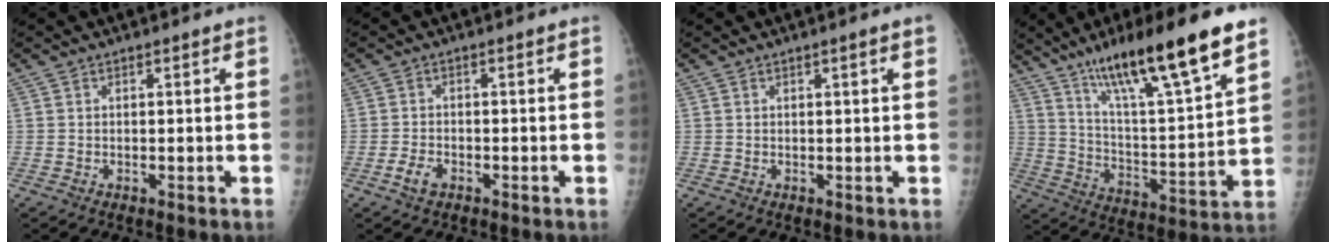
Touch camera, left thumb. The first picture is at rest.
{"total": 2.8, "force": [-1.5, 1.7, 1.7], "torque": [-0.033, 0.006, -0.026]}
{"total": 1.7, "force": [0.9, 0.0, 1.4], "torque": [-0.022, -0.001, 0.011]}
{"total": 22.9, "force": [15.0, 3.3, 17.0], "torque": [-0.267, -0.056, 0.255]}